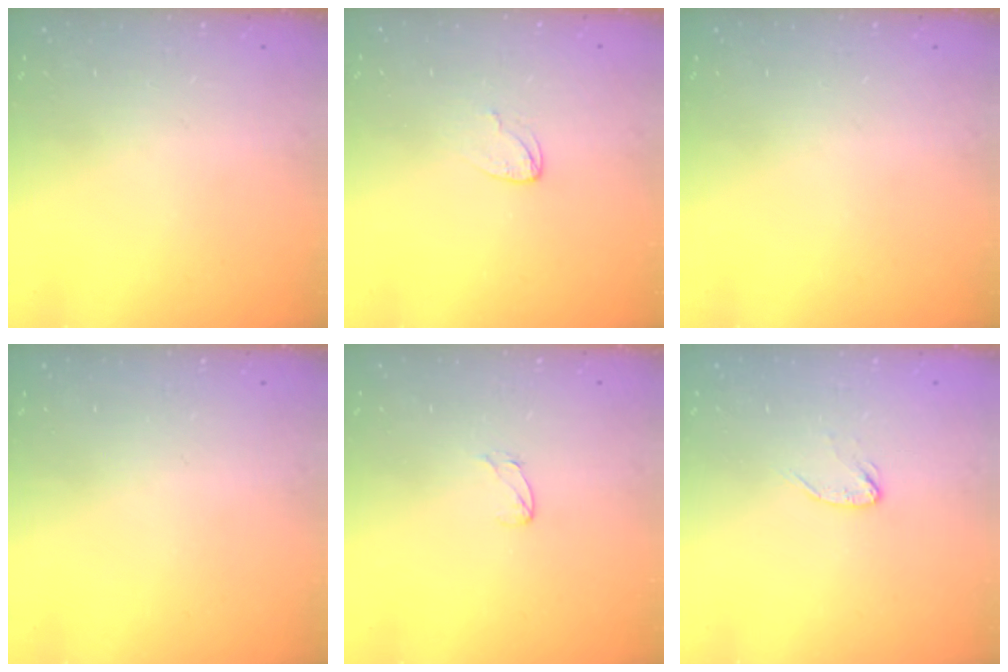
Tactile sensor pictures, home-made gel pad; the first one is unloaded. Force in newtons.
{"total": 3.8, "press": 3.8, "slide": 0.3}
{"total": 0.0}
{"total": 0.0}
{"total": 3.6, "press": 3.6, "slide": 0.3}
{"total": 3.8, "press": 3.8, "slide": 0.3}